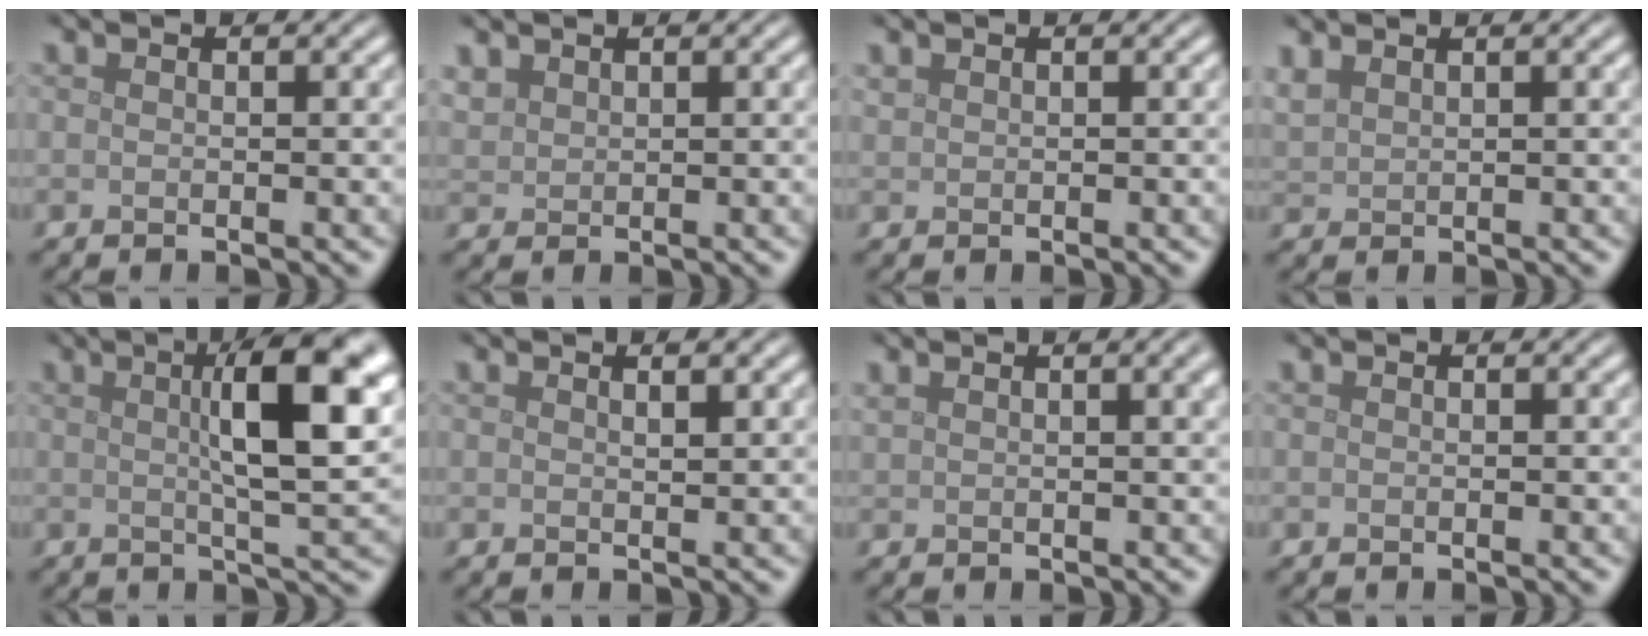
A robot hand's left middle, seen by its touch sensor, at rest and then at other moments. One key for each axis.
{"total": 1.5, "fx": 1.2, "fy": 0.9, "fz": 0.3, "tx": -0.012, "ty": 0.003, "tz": 0.028}
{"total": 0.6, "fx": 0.5, "fy": 0.3, "fz": 0.1, "tx": -0.004, "ty": 0.001, "tz": 0.014}
{"total": 1.6, "fx": 1.5, "fy": 0.4, "fz": 0.6, "tx": -0.020, "ty": 0.007, "tz": 0.037}
{"total": 9.5, "fx": 2.2, "fy": 2.3, "fz": 8.9, "tx": -0.116, "ty": 0.012, "tz": 0.032}
{"total": 1.1, "fx": 0.8, "fy": 0.2, "fz": 0.8, "tx": -0.012, "ty": 0.001, "tz": 0.013}
{"total": 4.5, "fx": 2.6, "fy": 1.8, "fz": 3.2, "tx": -0.034, "ty": 0.018, "tz": 0.026}
{"total": 0.0}